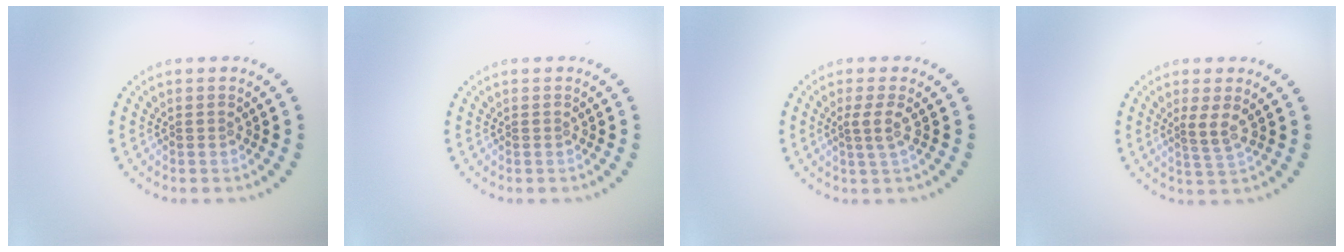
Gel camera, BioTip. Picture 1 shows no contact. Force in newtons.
{"total": 0.0}
{"total": 1.7, "press": 1.1, "slide": 1.3}
{"total": 2.0, "press": 1.4, "slide": 1.4}